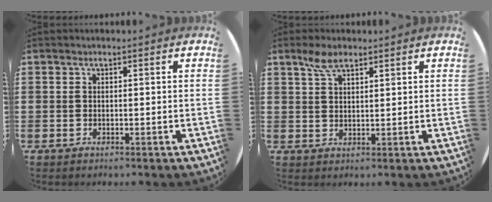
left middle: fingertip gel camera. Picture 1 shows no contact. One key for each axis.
{"total": 3.9, "fx": 2.7, "fy": 1.5, "fz": 2.3, "tx": -0.051, "ty": 0.007, "tz": 0.048}